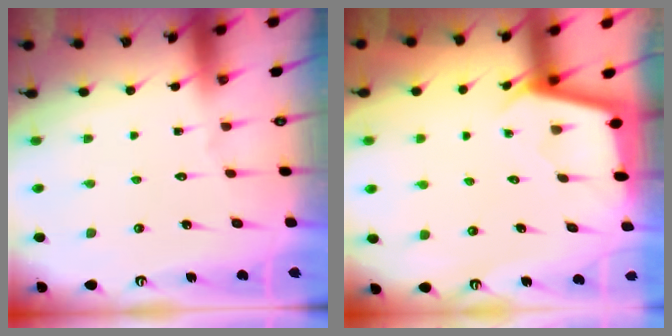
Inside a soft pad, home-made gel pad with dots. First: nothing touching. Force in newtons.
{"total": 2.6, "press": 2.6, "slide": 0.2}